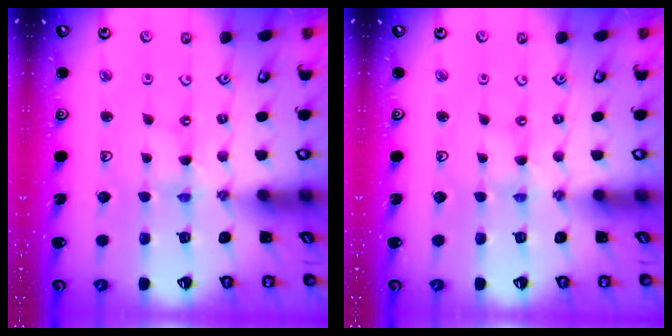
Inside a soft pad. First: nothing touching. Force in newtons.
{"total": 0.0}